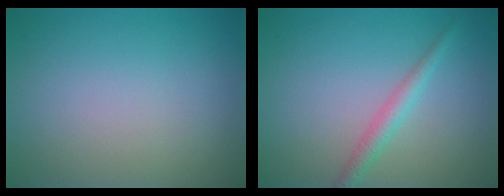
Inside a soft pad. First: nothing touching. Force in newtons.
{"total": 1.9, "press": 1.9, "slide": 0.0}